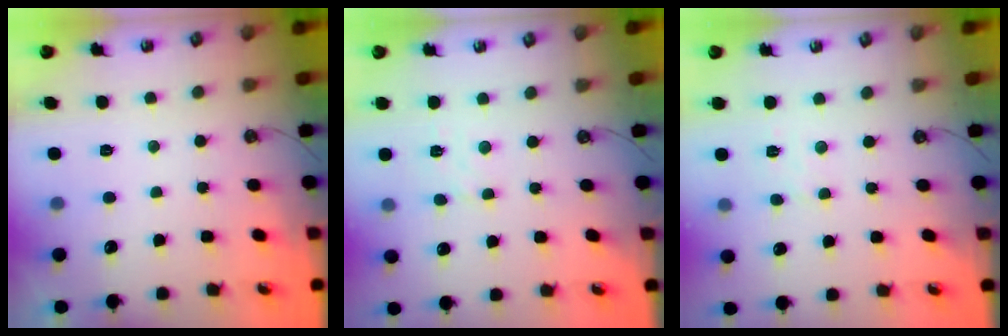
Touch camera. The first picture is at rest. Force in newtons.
{"total": 2.5, "press": 2.4, "slide": 0.4}
{"total": 2.6, "press": 2.6, "slide": 0.4}